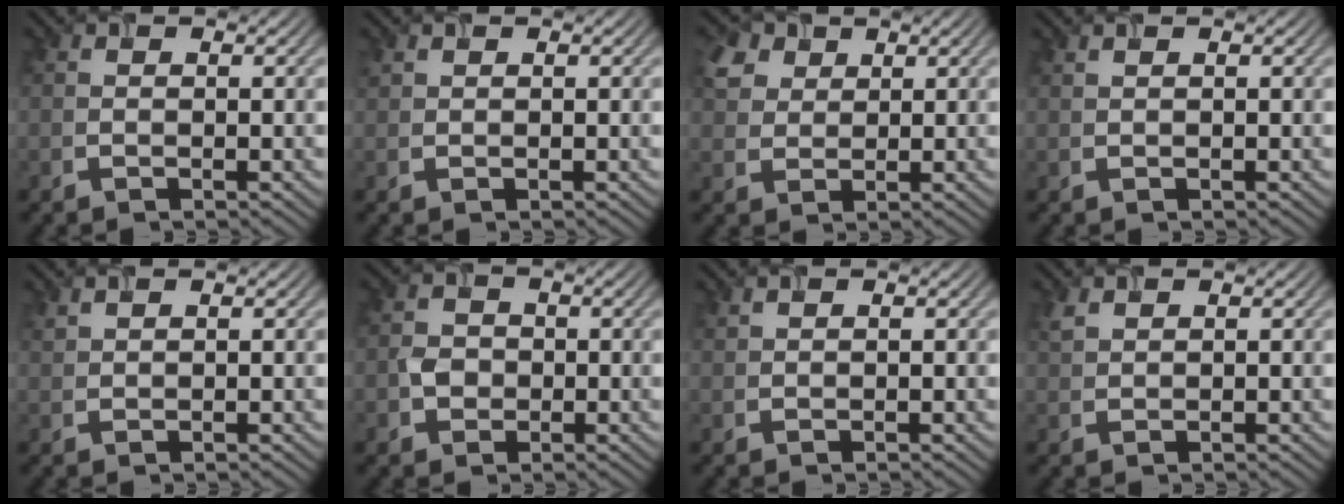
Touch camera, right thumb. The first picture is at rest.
{"total": 0.7, "force": [0.6, 0.4, 0.2], "torque": [-0.009, 0.000, 0.015]}
{"total": 4.7, "force": [2.4, 3.3, 2.2], "torque": [-0.066, 0.010, 0.050]}
{"total": 0.5, "force": [0.5, 0.0, 0.3], "torque": [-0.009, 0.005, 0.009]}
{"total": 1.1, "force": [1.0, 0.2, 0.4], "torque": [-0.018, 0.004, 0.026]}
{"total": 2.5, "force": [-0.5, 2.3, 1.0], "torque": [-0.019, -0.002, -0.013]}
{"total": 0.8, "force": [0.7, 0.1, 0.3], "torque": [-0.014, 0.005, 0.018]}
{"total": 1.5, "force": [1.1, 0.6, 0.7], "torque": [-0.025, 0.001, 0.028]}